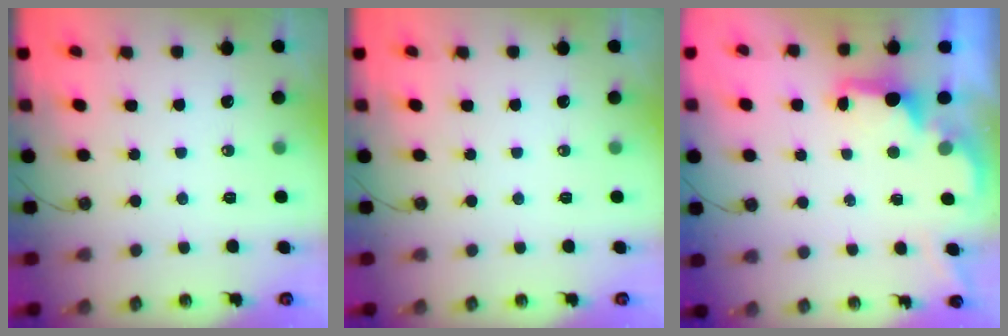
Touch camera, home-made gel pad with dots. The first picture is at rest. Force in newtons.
{"total": 0.0}
{"total": 2.1, "press": 1.9, "slide": 0.8}